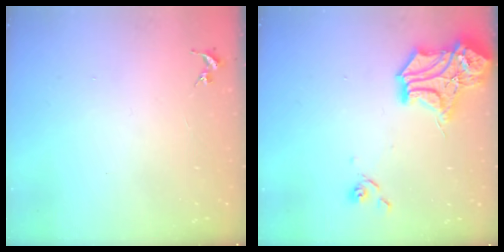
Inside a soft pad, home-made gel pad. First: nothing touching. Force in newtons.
{"total": 16.6, "press": 16.4, "slide": 2.4}